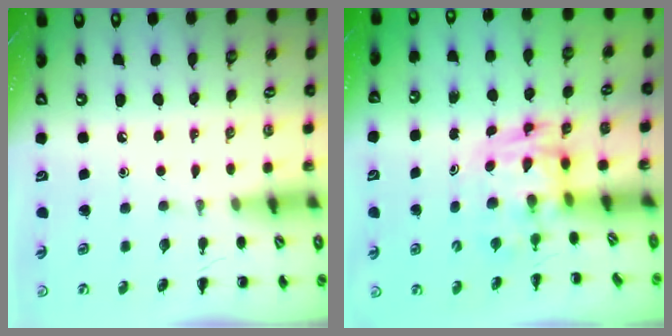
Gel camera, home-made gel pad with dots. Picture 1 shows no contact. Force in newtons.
{"total": 3.3, "press": 3.3, "slide": 0.6}